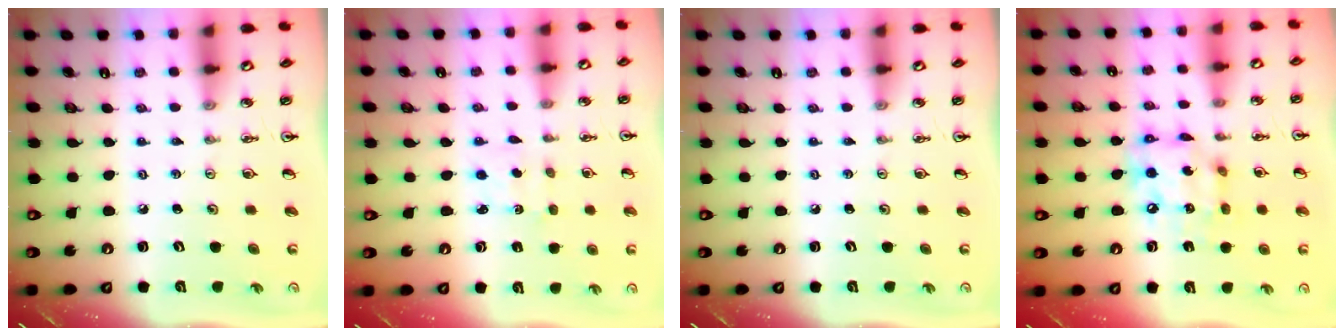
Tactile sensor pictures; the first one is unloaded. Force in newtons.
{"total": 1.7, "press": 1.6, "slide": 0.5}
{"total": 0.0}
{"total": 13.3, "press": 13.2, "slide": 1.4}